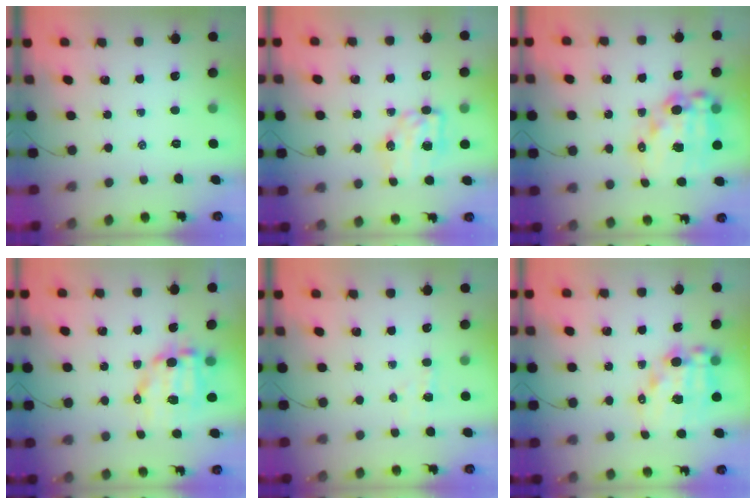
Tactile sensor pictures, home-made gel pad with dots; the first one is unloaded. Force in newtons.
{"total": 8.0, "press": 7.9, "slide": 0.8}
{"total": 17.9, "press": 17.5, "slide": 3.7}
{"total": 9.9, "press": 9.6, "slide": 2.1}
{"total": 3.3, "press": 3.2, "slide": 0.8}
{"total": 13.3, "press": 12.9, "slide": 3.3}